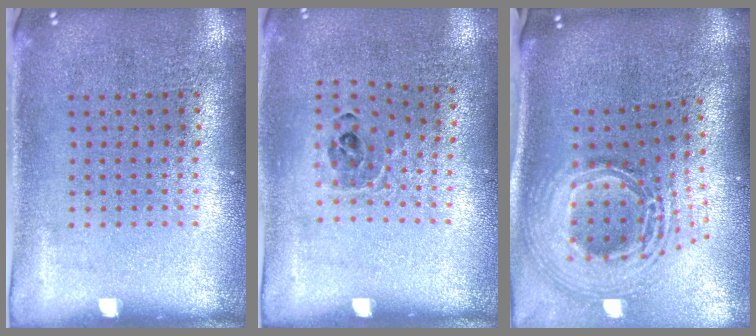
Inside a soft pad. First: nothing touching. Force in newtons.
{"total": 0.9, "press": 0.8, "slide": 0.4}
{"total": 3.0, "press": 2.0, "slide": 2.2}